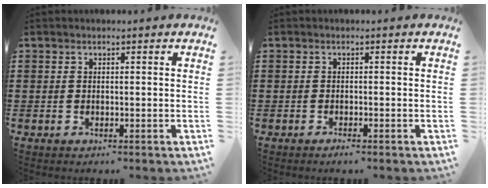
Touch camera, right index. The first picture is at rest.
{"total": 0.9, "force": [-0.8, -0.1, 0.4], "torque": [-0.011, -0.007, -0.014]}